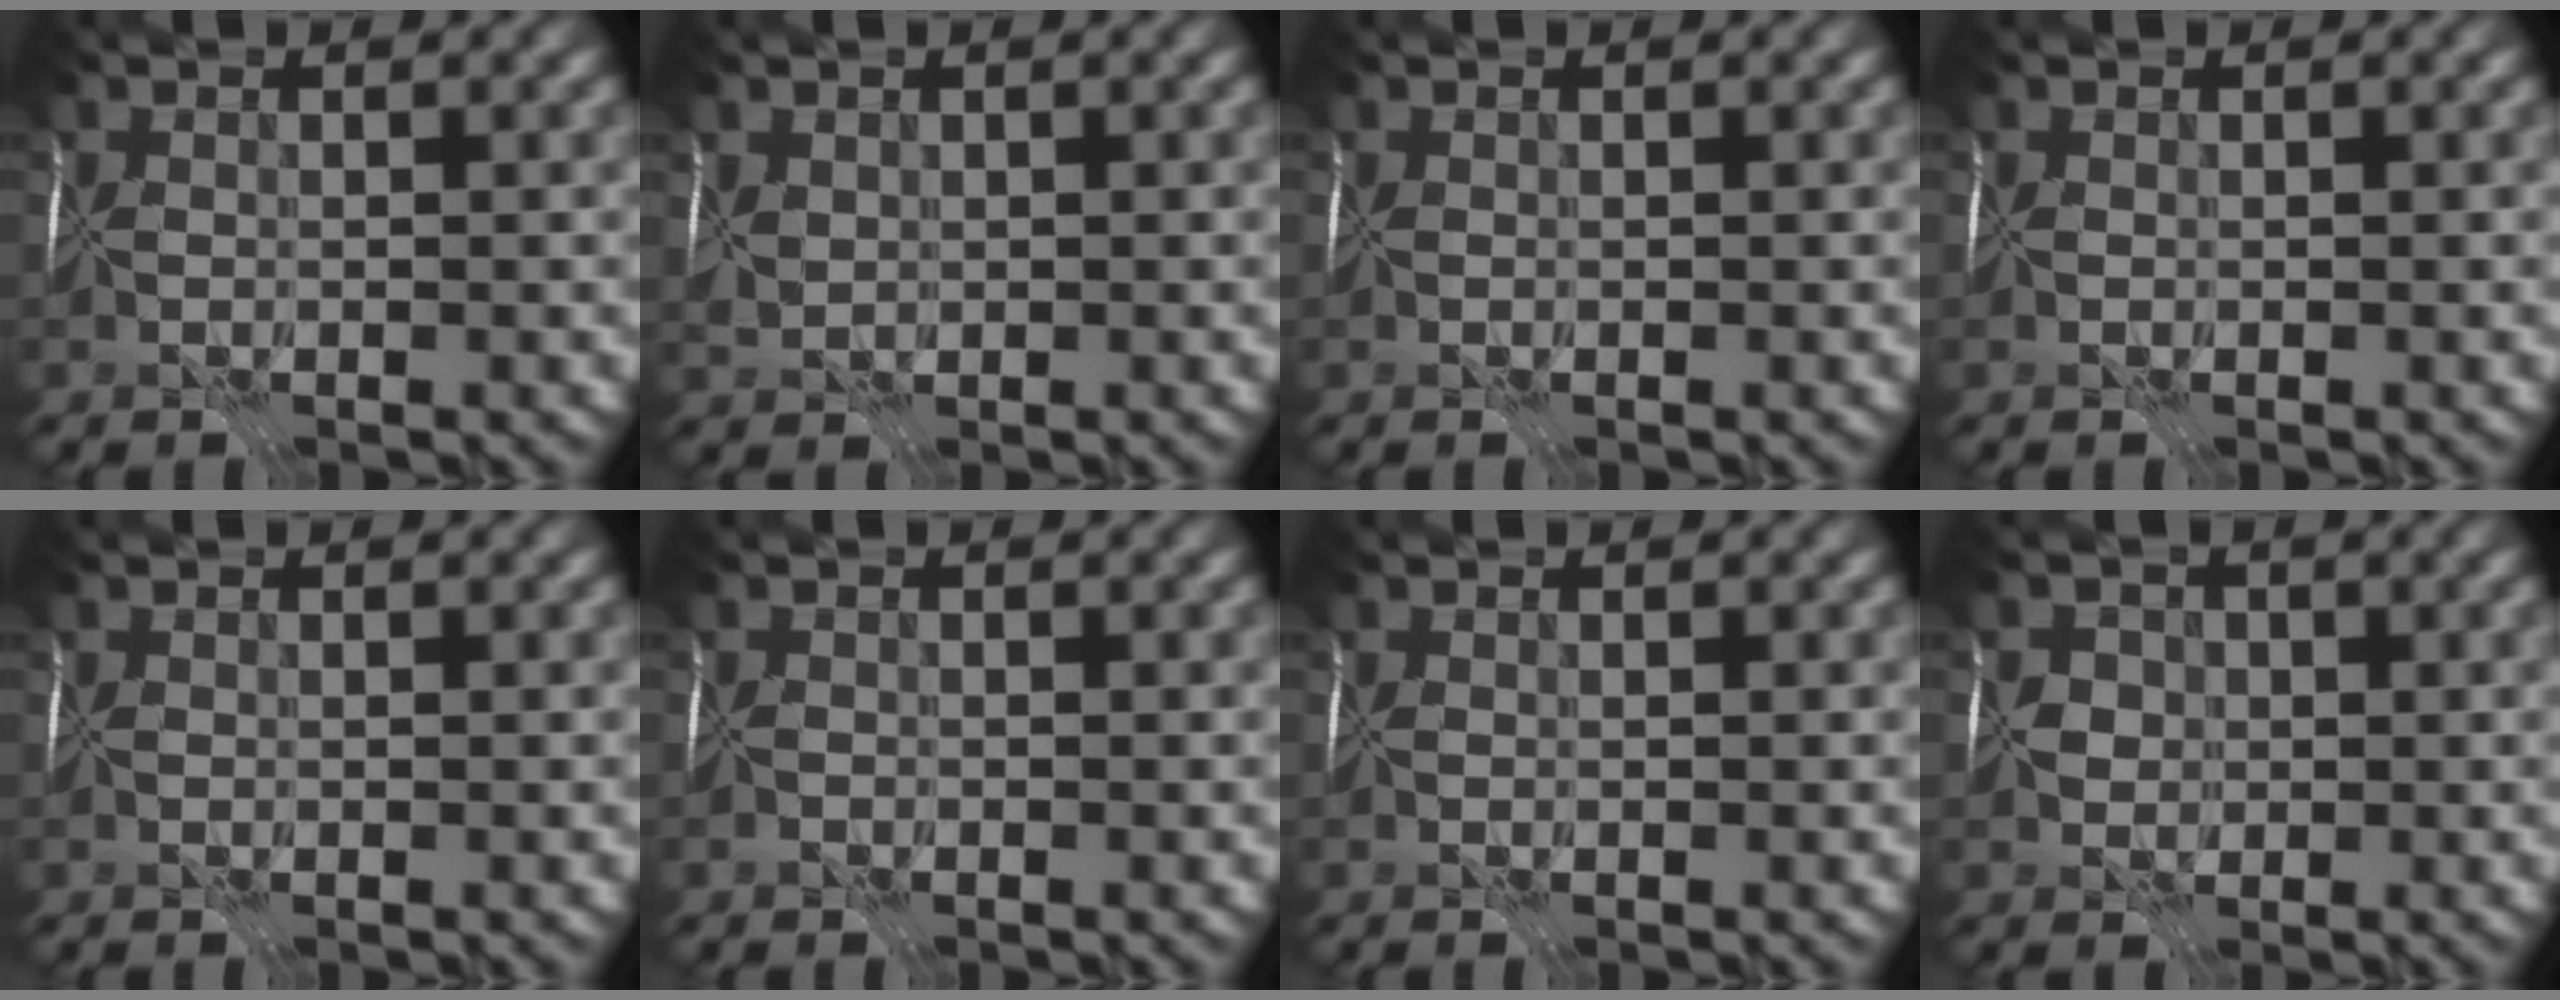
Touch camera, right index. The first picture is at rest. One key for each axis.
{"total": 0.6, "fx": 0.6, "fy": 0.3, "fz": 0.1, "tx": 0.000, "ty": -0.001, "tz": 0.016}
{"total": 0.0}
{"total": 0.0}
{"total": 0.7, "fx": 0.0, "fy": -0.5, "fz": -0.4, "tx": 0.010, "ty": -0.001, "tz": 0.002}
{"total": 1.3, "fx": -1.0, "fy": 0.7, "fz": 0.2, "tx": 0.001, "ty": -0.004, "tz": -0.017}
{"total": 1.5, "fx": -0.2, "fy": -1.1, "fz": -0.9, "tx": 0.022, "ty": -0.001, "tz": 0.001}
{"total": 1.5, "fx": -0.1, "fy": 1.5, "fz": 0.3, "tx": 0.016, "ty": 0.009, "tz": -0.010}